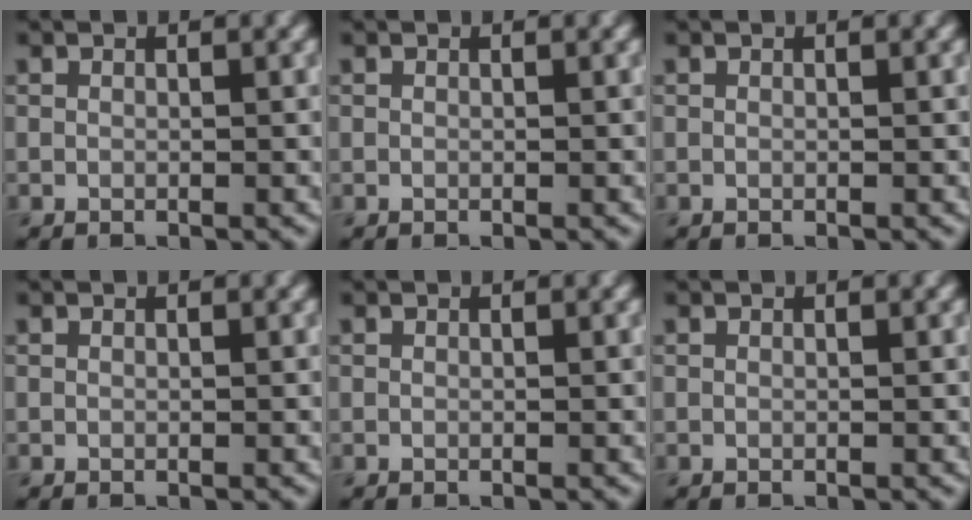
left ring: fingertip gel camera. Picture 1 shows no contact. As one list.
[{"total": 0.0}, {"total": 0.0}, {"total": 0.0}, {"total": 0.0}, {"total": 0.0}]